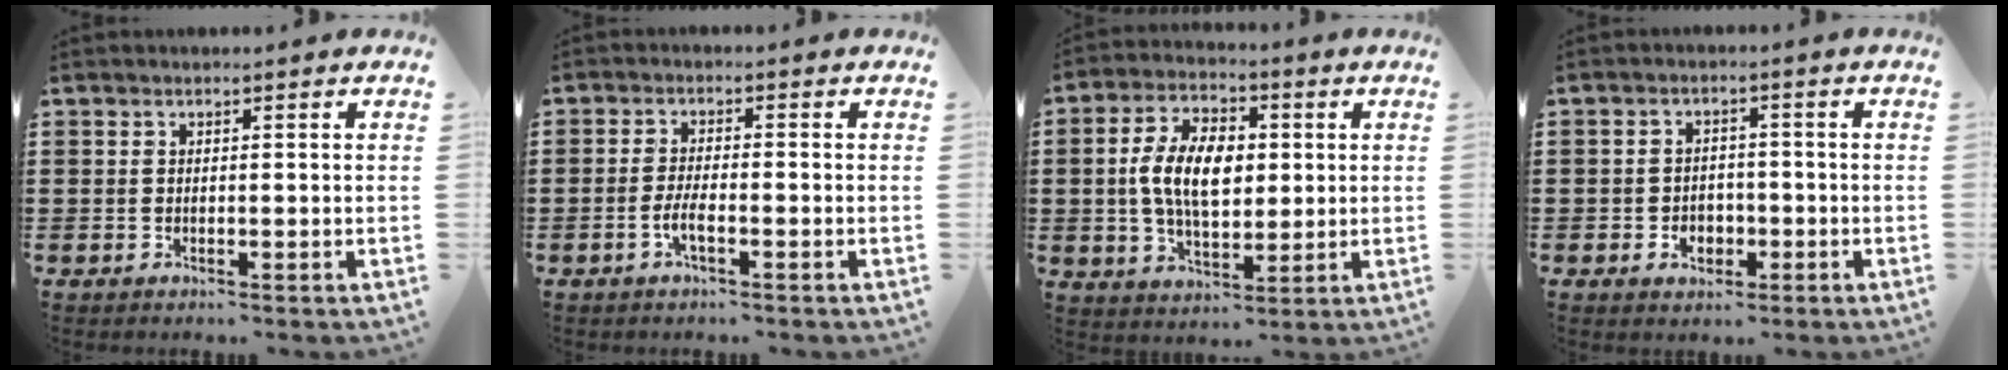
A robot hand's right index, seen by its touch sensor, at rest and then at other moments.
{"total": 2.9, "force": [-1.4, 0.5, 2.5], "torque": [-0.057, -0.005, -0.029]}
{"total": 9.7, "force": [0.5, 5.6, 7.9], "torque": [-0.172, 0.013, 0.006]}
{"total": 2.8, "force": [-1.1, 2.2, 1.3], "torque": [-0.022, 0.000, -0.026]}